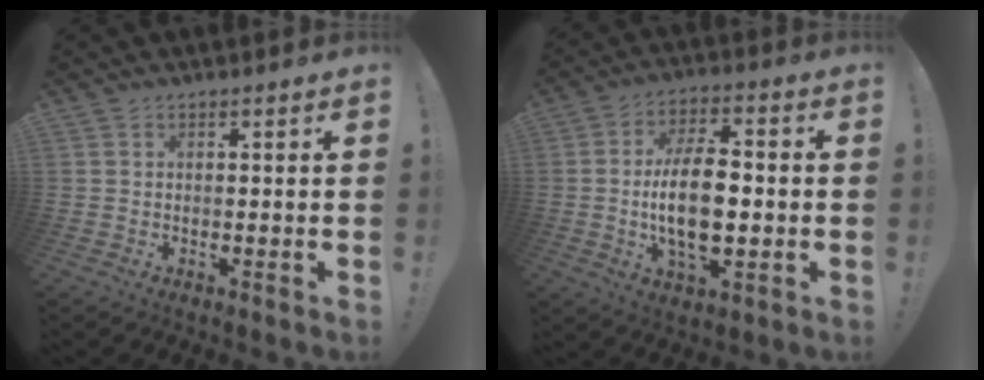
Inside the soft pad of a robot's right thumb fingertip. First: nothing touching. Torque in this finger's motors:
{"motor_torque": [0.05, 0.82, 1.08, 0.02, 0.36]}